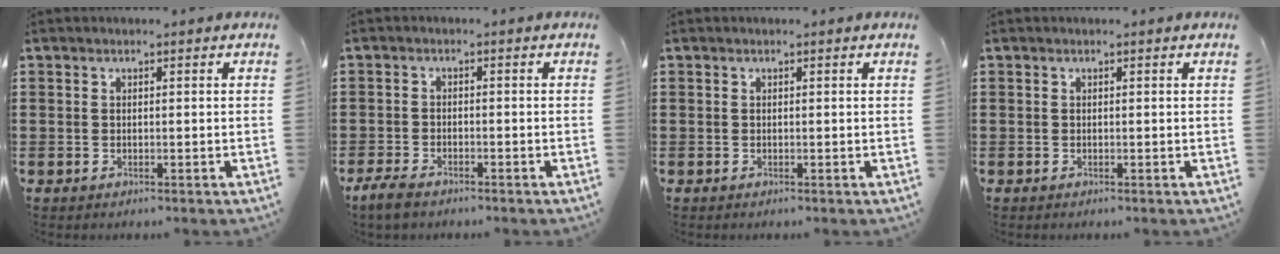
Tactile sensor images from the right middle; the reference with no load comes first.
{"total": 2.6, "force": [-2.1, 0.9, 1.3], "torque": [-0.038, 0.003, -0.046]}
{"total": 0.0}
{"total": 0.0}